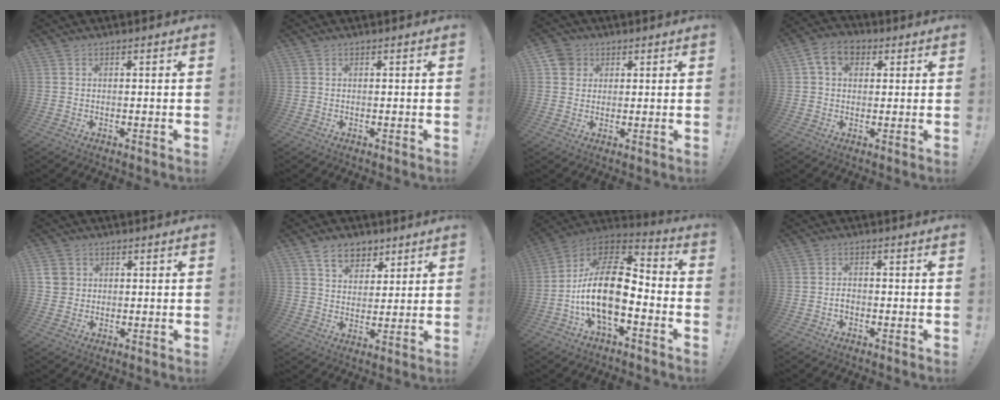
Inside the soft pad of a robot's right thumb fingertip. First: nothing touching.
{"total": 0.0}
{"total": 5.1, "force": [2.2, 4.5, 1.2], "torque": [-0.023, -0.003, 0.045]}
{"total": 7.7, "force": [2.9, 5.5, 4.6], "torque": [-0.079, 0.008, 0.057]}
{"total": 4.4, "force": [1.3, 4.0, 1.2], "torque": [-0.016, 0.004, 0.028]}
{"total": 9.6, "force": [5.9, 6.4, 3.9], "torque": [-0.060, -0.025, 0.114]}
{"total": 19.4, "force": [-4.0, 9.8, 16.3], "torque": [-0.310, 0.022, -0.066]}
{"total": 1.6, "force": [-1.0, 0.9, 0.9], "torque": [-0.018, 0.007, -0.018]}